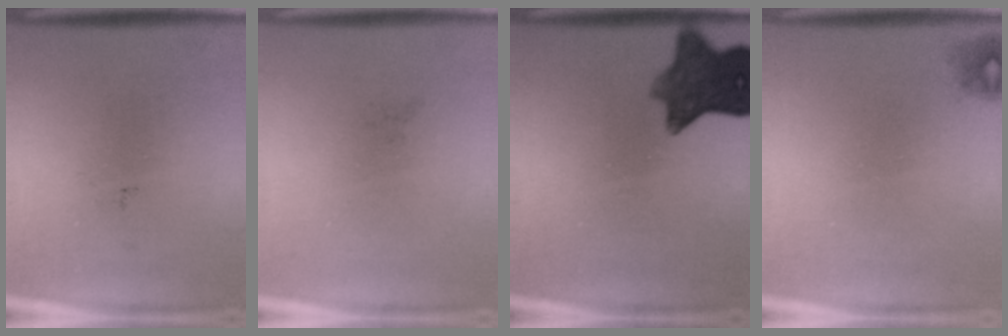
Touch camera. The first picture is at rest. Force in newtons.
{"total": 0.0}
{"total": 9.2}
{"total": 1.1}